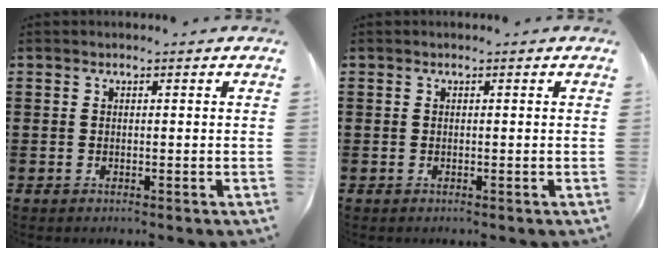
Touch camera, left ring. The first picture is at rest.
{"total": 0.0}